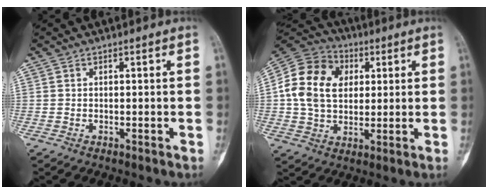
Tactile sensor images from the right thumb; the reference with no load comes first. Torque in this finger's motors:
{"motor_torque": [-1.04, 1.60, 1.52, 0.13, 0.27]}